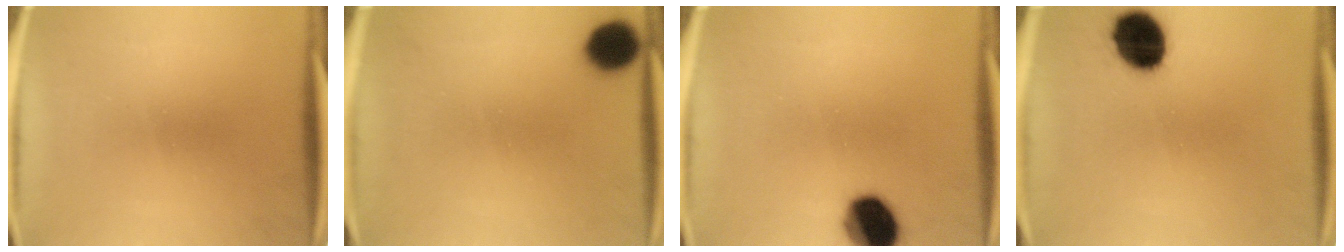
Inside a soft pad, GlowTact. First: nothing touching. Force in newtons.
{"total": 4.1}
{"total": 11.6}
{"total": 13.3}